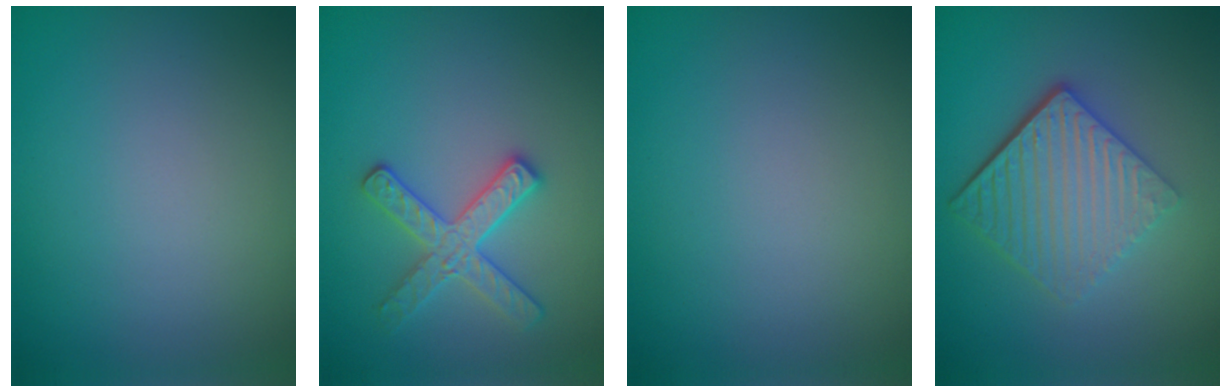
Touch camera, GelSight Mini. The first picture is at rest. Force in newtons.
{"total": 2.9, "press": 2.9, "slide": 0.4}
{"total": 0.0}
{"total": 6.1, "press": 4.0, "slide": 4.5}